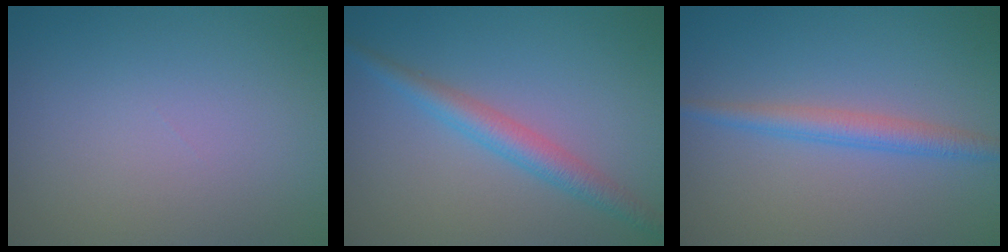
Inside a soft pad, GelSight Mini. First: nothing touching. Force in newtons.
{"total": 3.0, "press": 3.0, "slide": 0.0}
{"total": 2.6, "press": 2.6, "slide": 0.0}